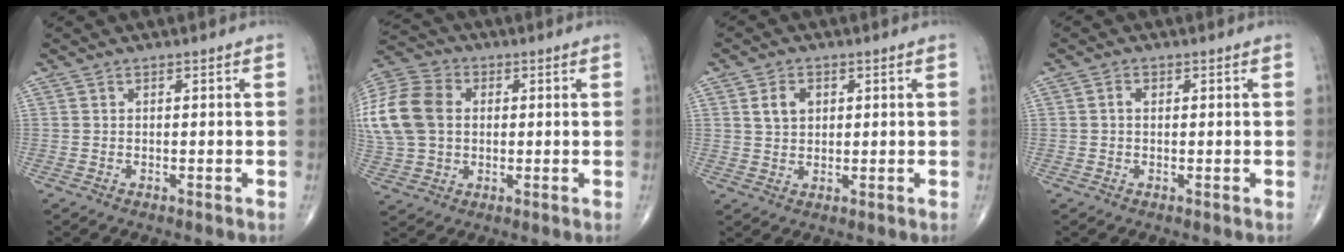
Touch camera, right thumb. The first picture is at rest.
{"total": 18.7, "force": [2.4, 14.2, 12.0], "torque": [-0.281, 0.028, 0.049]}
{"total": 4.1, "force": [1.4, 3.0, 2.5], "torque": [-0.032, -0.005, 0.025]}
{"total": 1.3, "force": [0.2, 0.9, 0.9], "torque": [-0.014, 0.005, 0.002]}